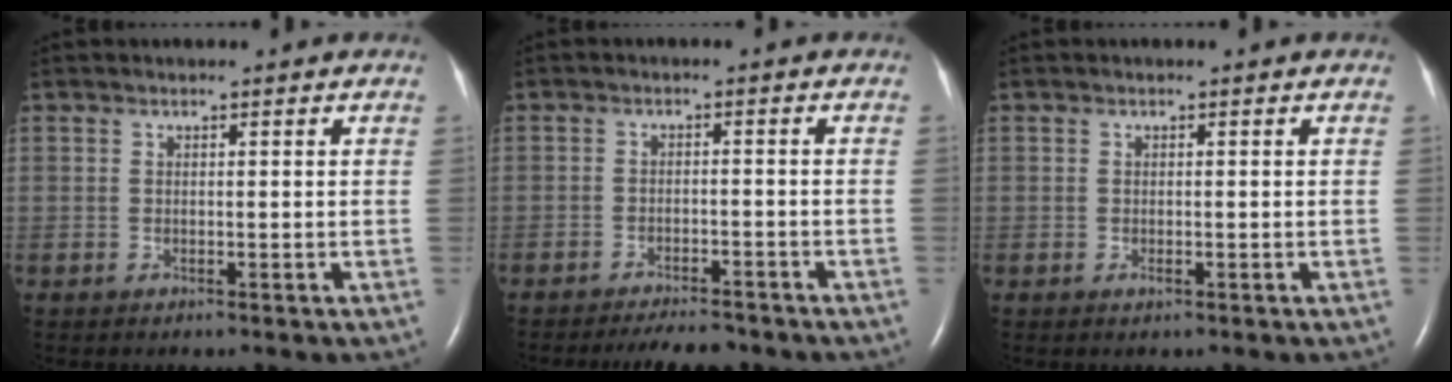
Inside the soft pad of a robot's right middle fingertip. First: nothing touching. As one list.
[{"total": 6.0, "force": [-5.5, 1.4, 2.1], "torque": [-0.029, -0.009, -0.082]}, {"total": 0.7, "force": [-0.3, 0.3, 0.5], "torque": [-0.008, -0.001, -0.003]}]